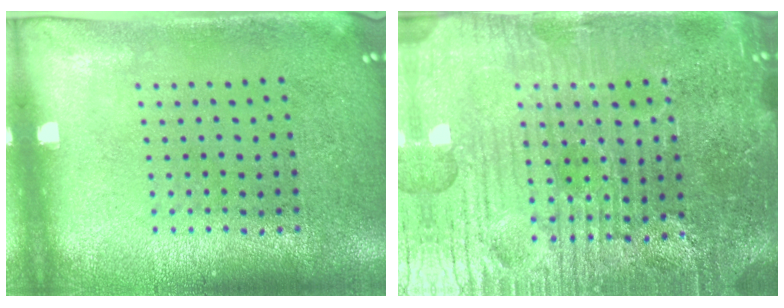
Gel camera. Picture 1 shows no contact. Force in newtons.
{"total": 5.9, "press": 5.5, "slide": 2.2}